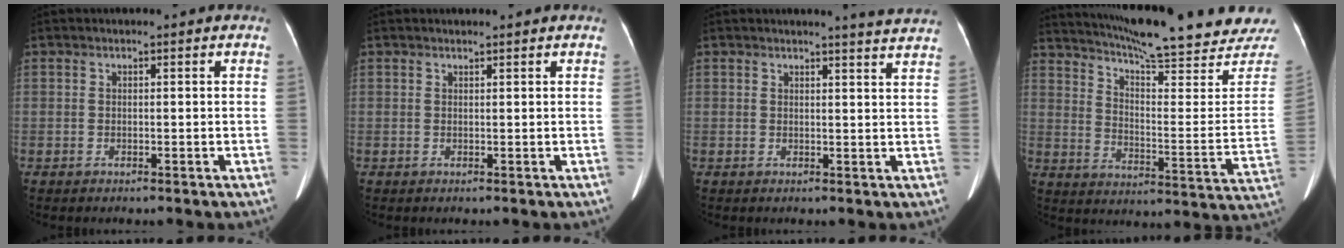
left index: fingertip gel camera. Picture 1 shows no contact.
{"total": 1.6, "force": [1.6, -0.1, 0.3], "torque": [-0.010, 0.009, 0.022]}
{"total": 6.0, "force": [5.8, -0.7, 1.6], "torque": [-0.023, -0.012, 0.048]}
{"total": 26.8, "force": [24.5, 1.8, 10.9], "torque": [-0.177, -0.089, 0.312]}